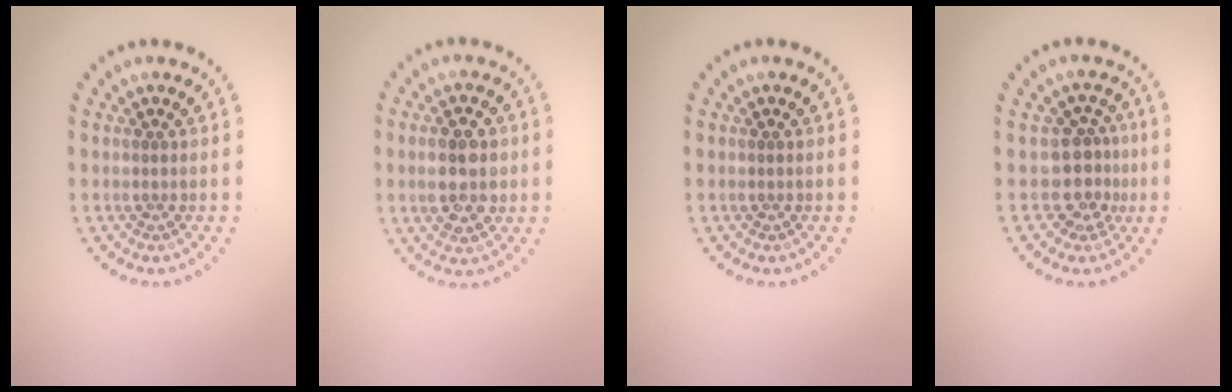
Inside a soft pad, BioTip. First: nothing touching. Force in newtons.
{"total": 4.4, "press": 4.3, "slide": 0.4}
{"total": 0.0}
{"total": 3.0, "press": 2.4, "slide": 1.9}